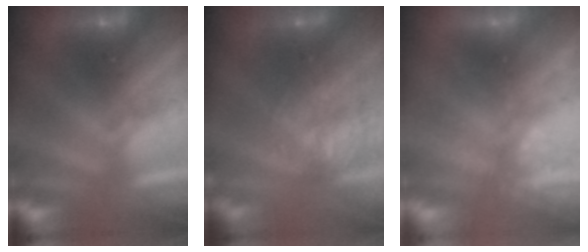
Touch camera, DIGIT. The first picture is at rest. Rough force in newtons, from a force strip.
{"total": 6.9}
{"total": 2.6}